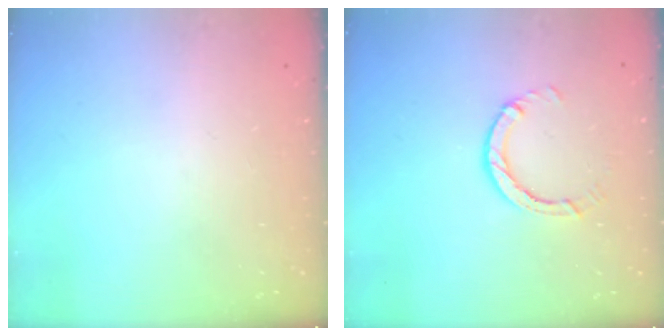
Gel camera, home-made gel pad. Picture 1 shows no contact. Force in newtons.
{"total": 2.9, "press": 2.9, "slide": 0.5}